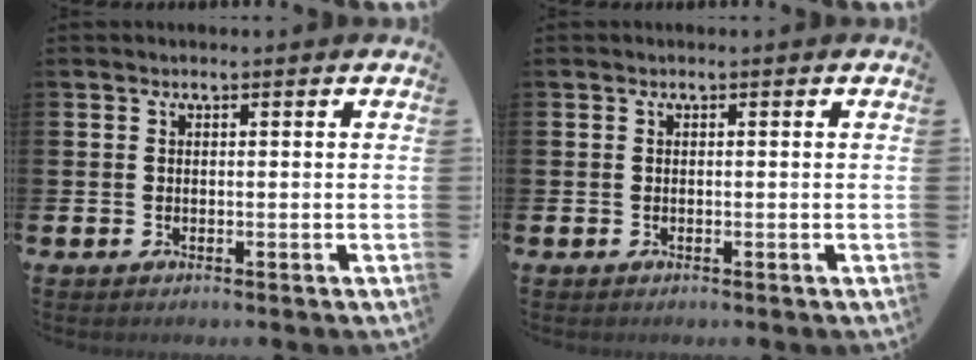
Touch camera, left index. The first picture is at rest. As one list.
[{"total": 0.0}]